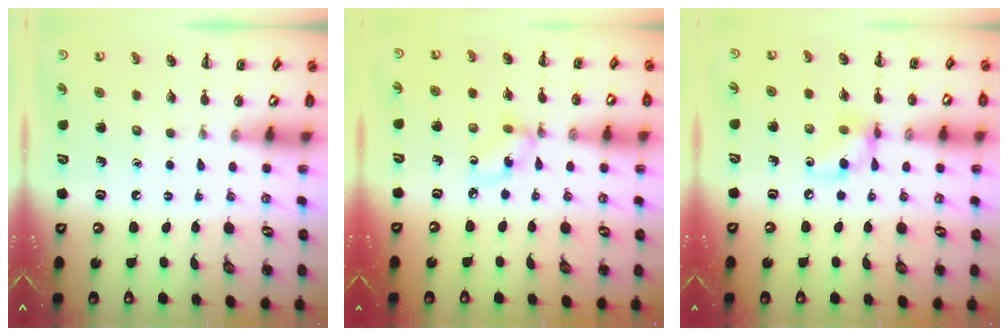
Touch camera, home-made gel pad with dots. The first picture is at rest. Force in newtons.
{"total": 3.7, "press": 3.6, "slide": 0.6}
{"total": 8.1, "press": 8.1, "slide": 0.7}